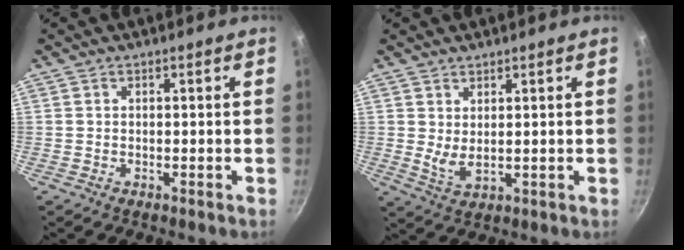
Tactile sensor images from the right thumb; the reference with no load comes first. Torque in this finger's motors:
{"motor_torque": [0.68, 0.58, 0.56, -0.05, 0.04]}